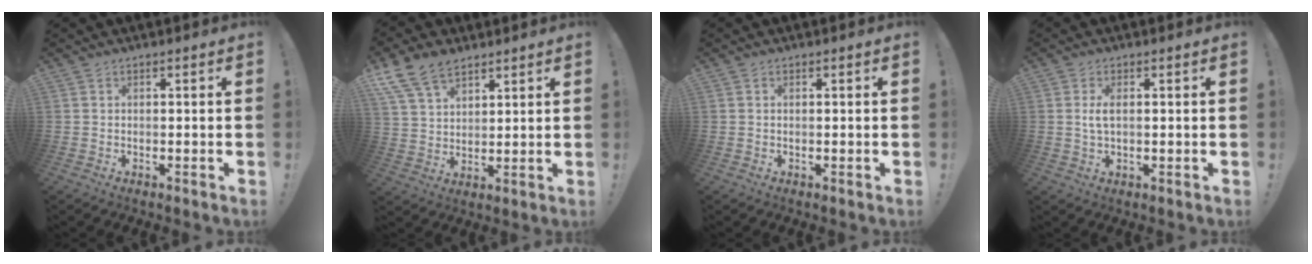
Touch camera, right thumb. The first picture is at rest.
{"total": 11.4, "force": [8.0, 6.5, 5.0], "torque": [-0.099, -0.036, 0.158]}
{"total": 0.0}
{"total": 3.6, "force": [0.5, 1.6, 3.2], "torque": [-0.046, -0.003, 0.007]}